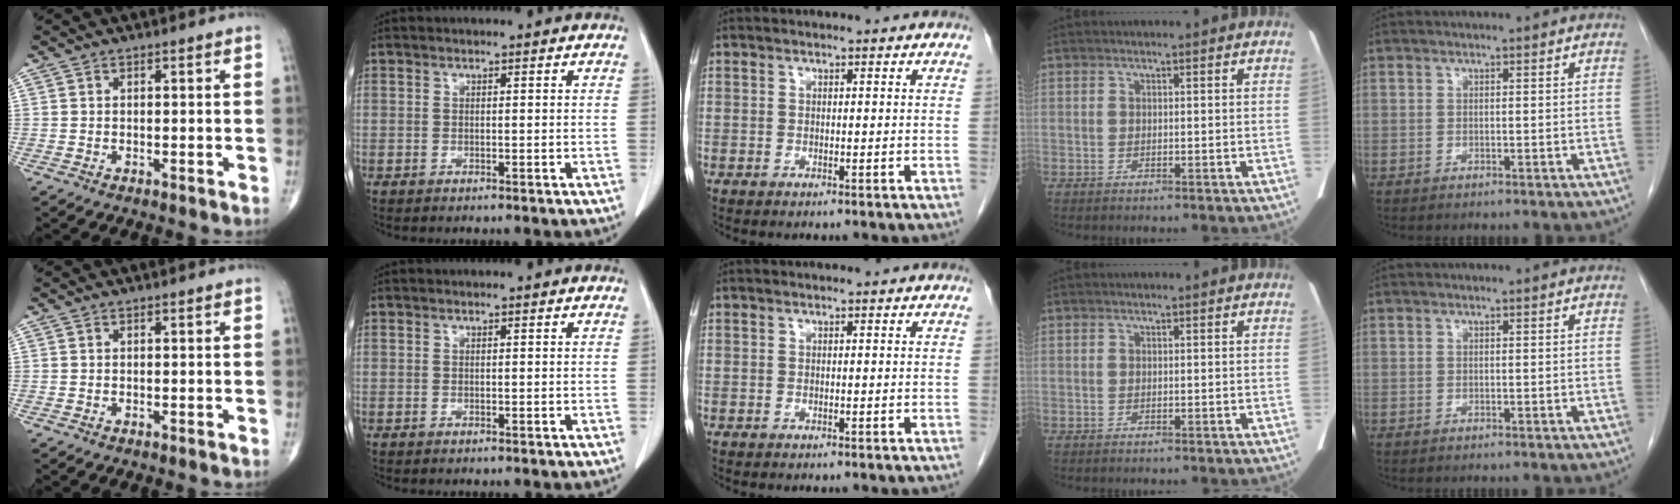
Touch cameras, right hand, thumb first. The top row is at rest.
{}